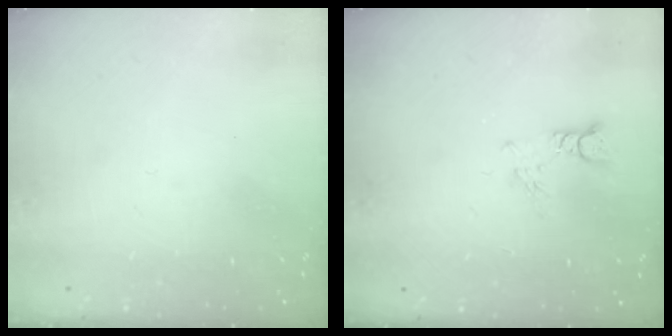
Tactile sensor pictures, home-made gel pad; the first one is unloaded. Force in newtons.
{"total": 3.4, "press": 3.4, "slide": 0.2}